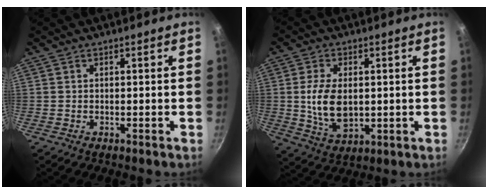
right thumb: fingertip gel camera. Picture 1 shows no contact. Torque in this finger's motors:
{"motor_torque": [-0.59, 0.73, 1.32, 0.37, 0.07]}